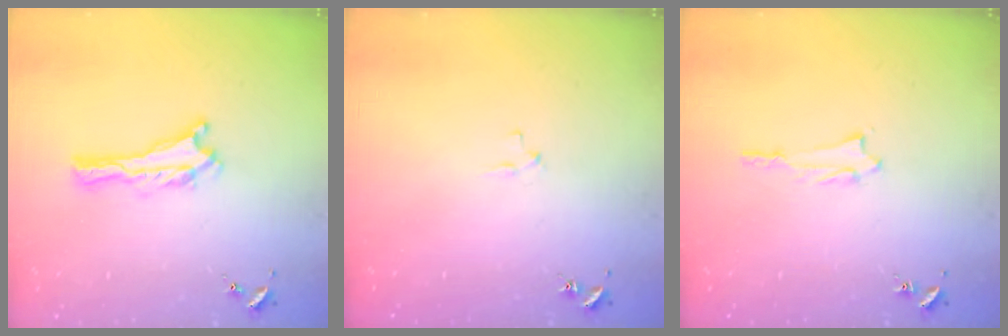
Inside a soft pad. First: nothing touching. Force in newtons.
{"total": 1.9, "press": 1.9, "slide": 0.2}
{"total": 1.4, "press": 1.4, "slide": 0.2}